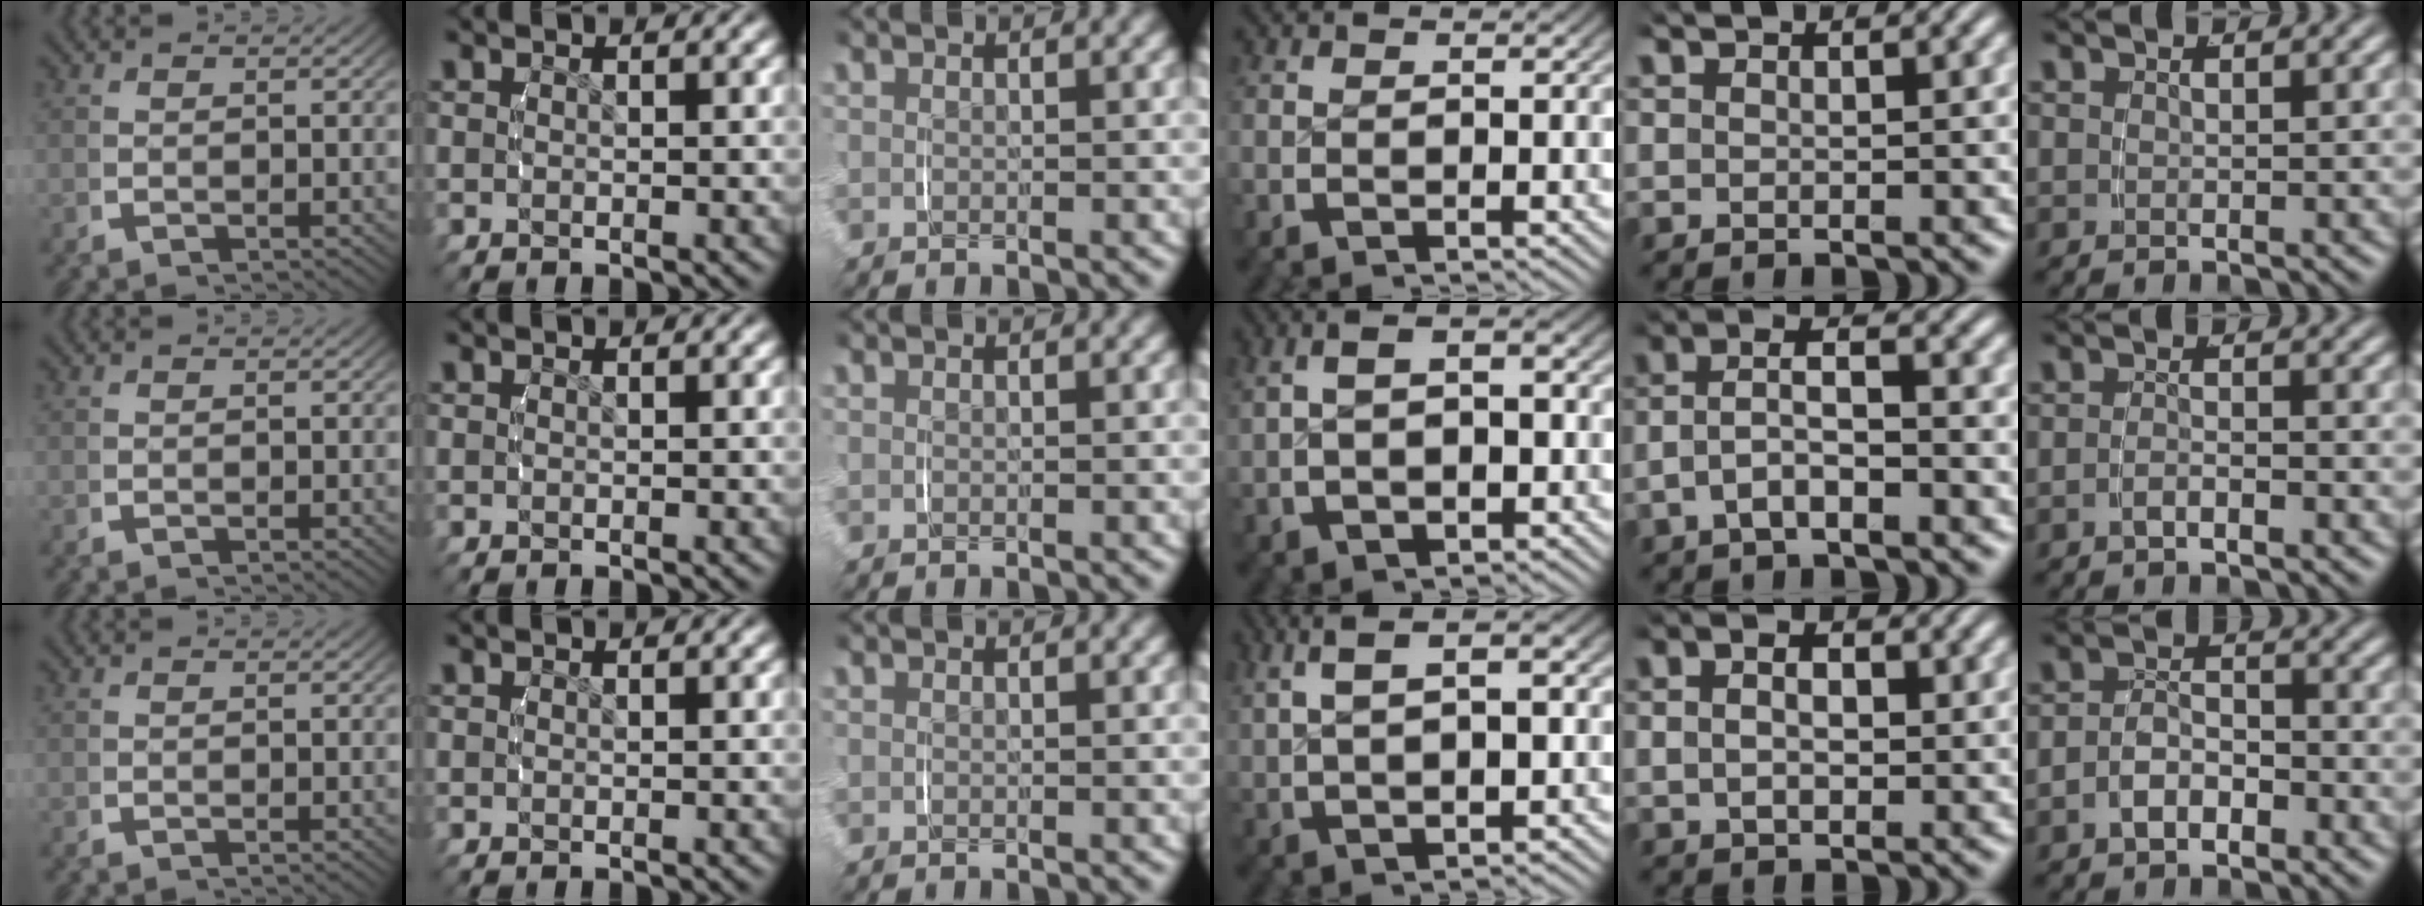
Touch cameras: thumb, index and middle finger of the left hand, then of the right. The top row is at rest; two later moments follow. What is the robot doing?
{"motion": "lift_and_place", "object": "scarf"}